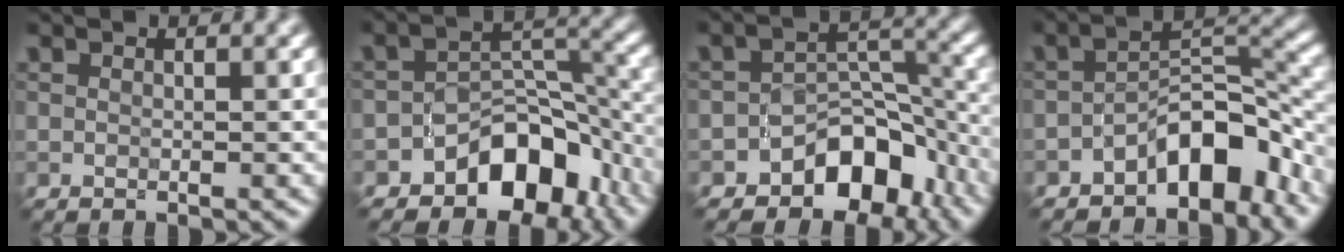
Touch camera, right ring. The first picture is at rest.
{"total": 7.4, "force": [-4.5, 4.5, 3.9], "torque": [-0.032, 0.000, -0.074]}
{"total": 6.6, "force": [-4.2, 4.0, 3.2], "torque": [-0.022, 0.002, -0.068]}
{"total": 6.6, "force": [-4.0, 2.8, 4.5], "torque": [-0.050, 0.016, -0.074]}